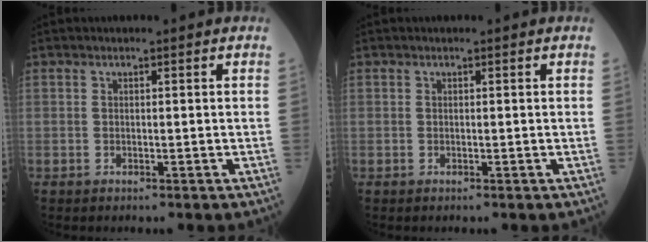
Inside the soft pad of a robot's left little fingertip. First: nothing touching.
{"total": 0.0}